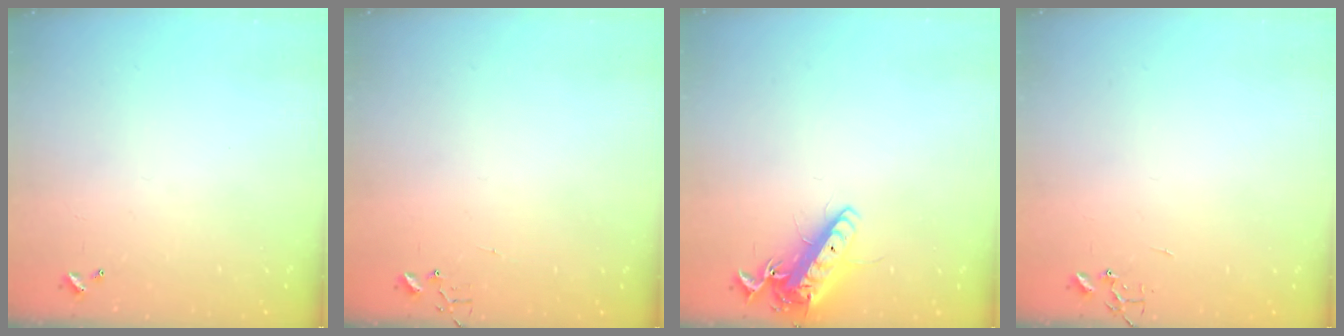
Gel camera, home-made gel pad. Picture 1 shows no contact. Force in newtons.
{"total": 5.0, "press": 5.0, "slide": 0.4}
{"total": 14.0, "press": 13.7, "slide": 2.6}
{"total": 0.0}